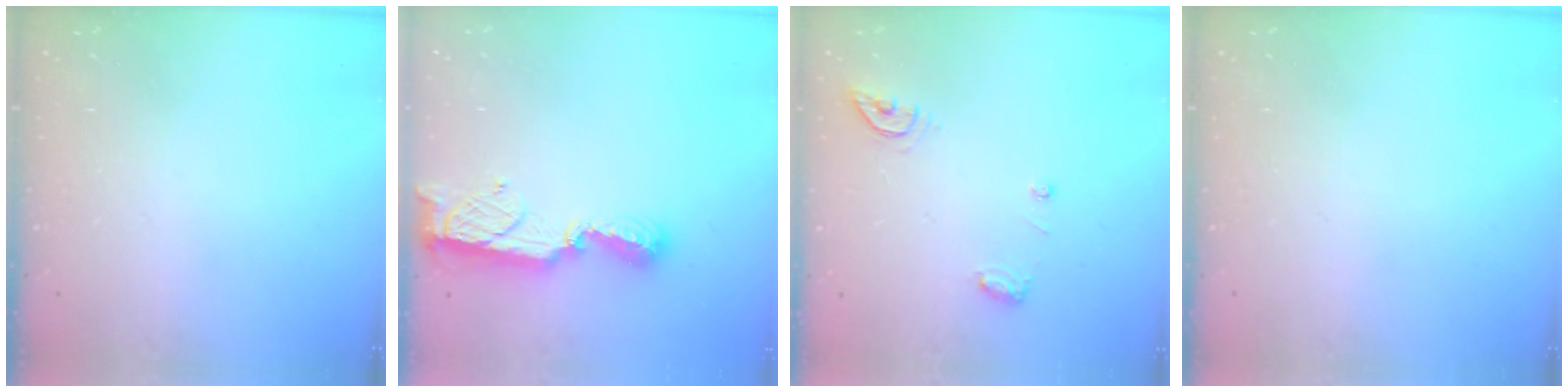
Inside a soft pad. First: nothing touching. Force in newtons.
{"total": 8.5, "press": 8.4, "slide": 0.2}
{"total": 6.4, "press": 6.4, "slide": 0.6}
{"total": 0.0}